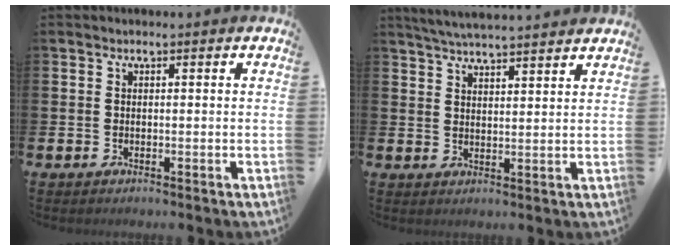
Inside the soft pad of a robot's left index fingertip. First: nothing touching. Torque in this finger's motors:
{"motor_torque": [0.94, -1.19, 0.49, 0.10]}